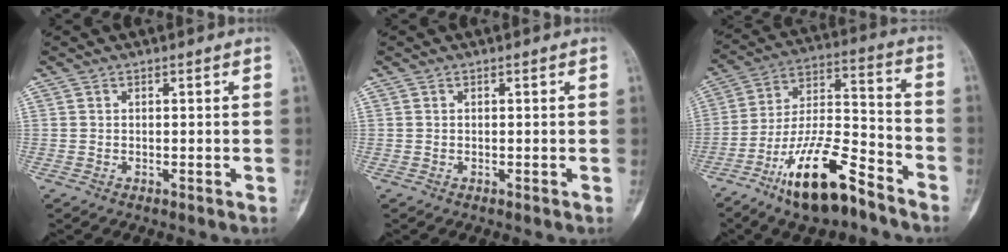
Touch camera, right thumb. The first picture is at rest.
{"total": 0.0}
{"total": 17.4, "force": [-11.3, 5.7, 12.0], "torque": [-0.211, 0.078, -0.205]}